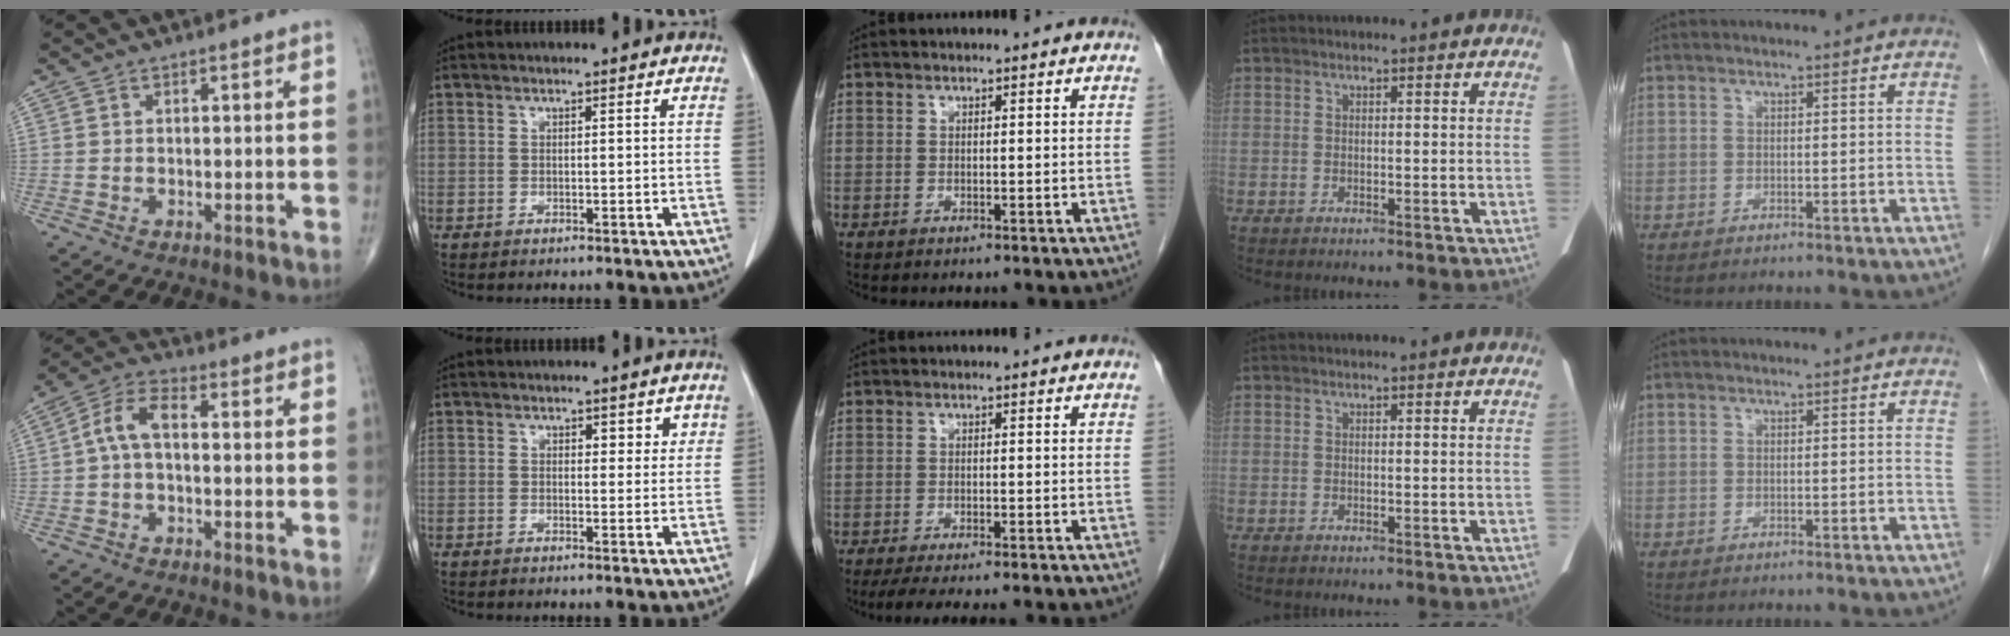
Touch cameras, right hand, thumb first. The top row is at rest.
{"thumb": {"total": 6.5, "force": [-0.2, 3.2, 5.6], "torque": [-0.108, 0.027, -0.017]}, "index": {"total": 2.4, "force": [1.4, 1.4, 1.4], "torque": [-0.011, -0.002, 0.021]}, "middle": {"total": 11.3, "force": [-9.8, 1.1, 5.4], "torque": [-0.064, -0.013, -0.128]}}